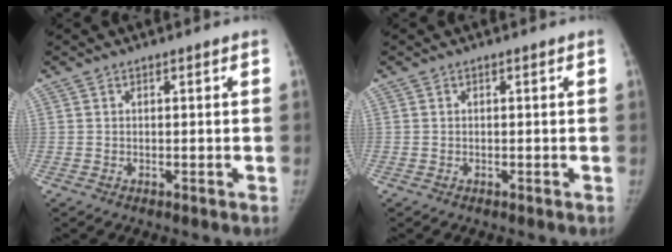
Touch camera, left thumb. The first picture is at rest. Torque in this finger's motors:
{"motor_torque": [0.00, 0.00, 0.14, 0.11, 0.00]}